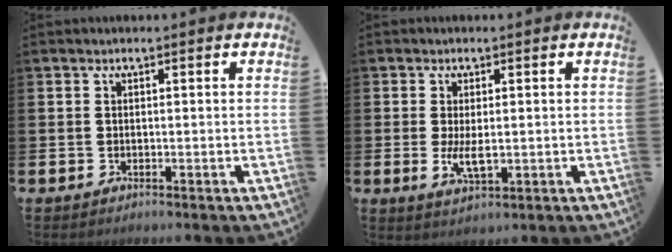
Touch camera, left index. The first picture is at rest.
{"total": 3.4, "force": [0.2, 1.3, 3.1], "torque": [-0.048, -0.003, 0.001]}